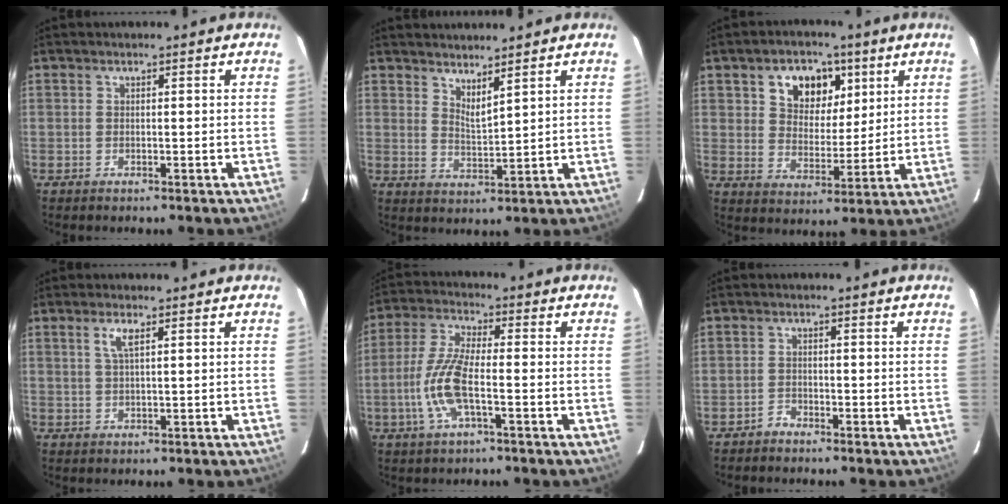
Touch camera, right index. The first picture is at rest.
{"total": 4.1, "force": [3.5, 0.4, 2.1], "torque": [-0.036, -0.009, 0.057]}
{"total": 10.4, "force": [4.9, 7.2, 5.7], "torque": [-0.101, 0.014, 0.084]}
{"total": 2.7, "force": [1.2, 0.4, 2.4], "torque": [-0.048, 0.003, 0.023]}
{"total": 9.9, "force": [-2.8, 2.4, 9.2], "torque": [-0.202, 0.000, -0.058]}
{"total": 1.5, "force": [-1.4, 0.6, -0.1], "torque": [0.000, 0.005, -0.029]}